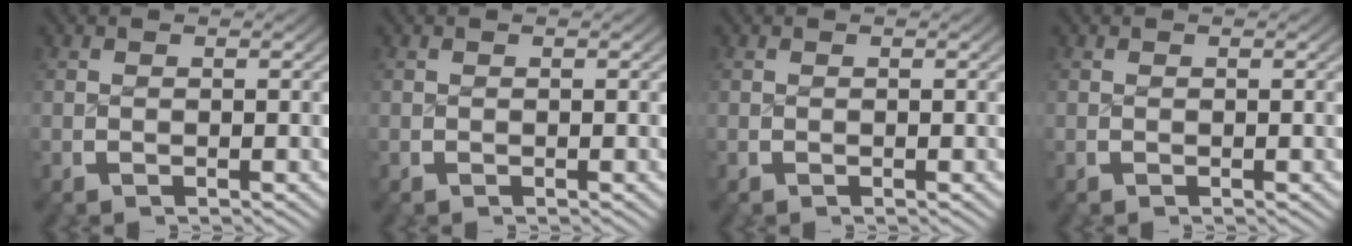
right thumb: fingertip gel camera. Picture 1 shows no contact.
{"total": 0.0}
{"total": 0.0}
{"total": 0.0}